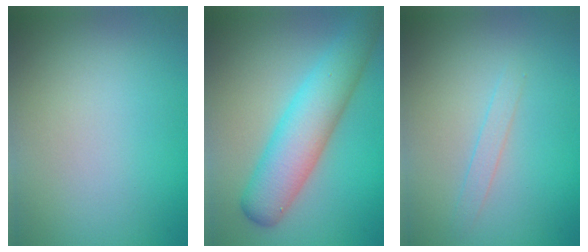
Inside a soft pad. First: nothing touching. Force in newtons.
{"total": 6.6, "press": 6.6, "slide": 0.2}
{"total": 1.1, "press": 1.1, "slide": 0.1}